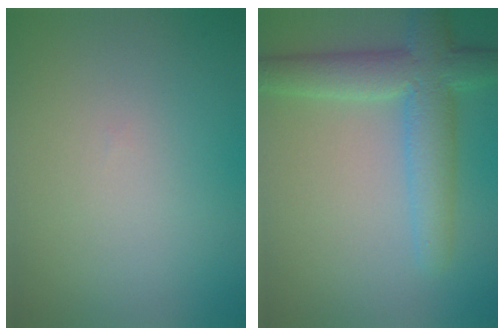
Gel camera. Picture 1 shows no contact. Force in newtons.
{"total": 5.8, "press": 5.8, "slide": 0.3}